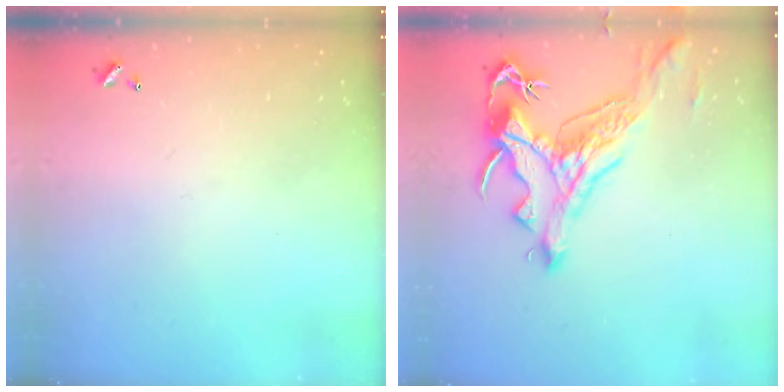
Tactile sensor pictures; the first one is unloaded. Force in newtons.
{"total": 2.2, "press": 1.7, "slide": 1.3}